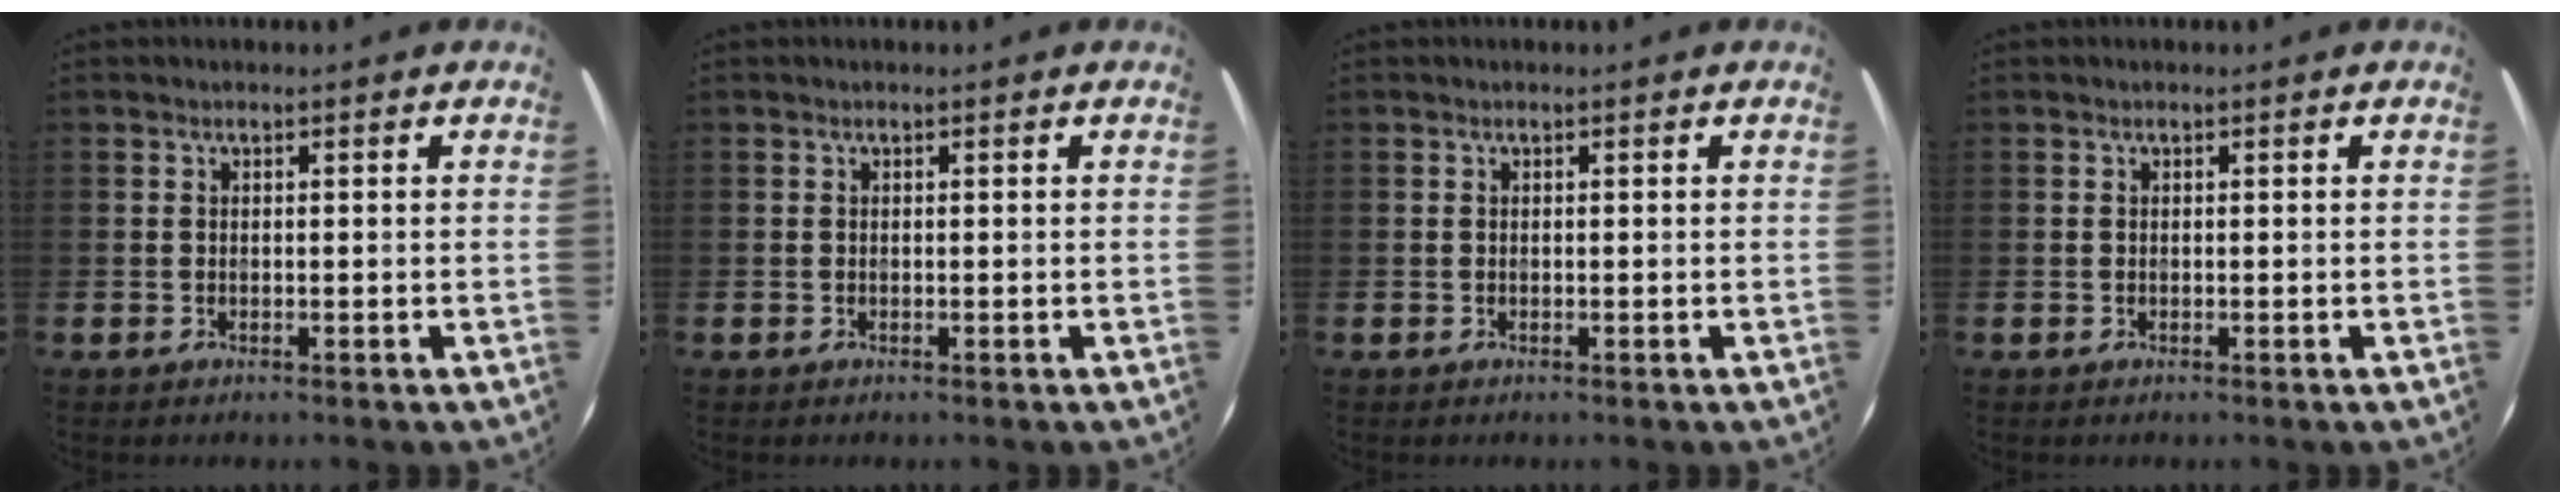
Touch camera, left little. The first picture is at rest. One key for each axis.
{"total": 0.0}
{"total": 0.0}
{"total": 0.0}